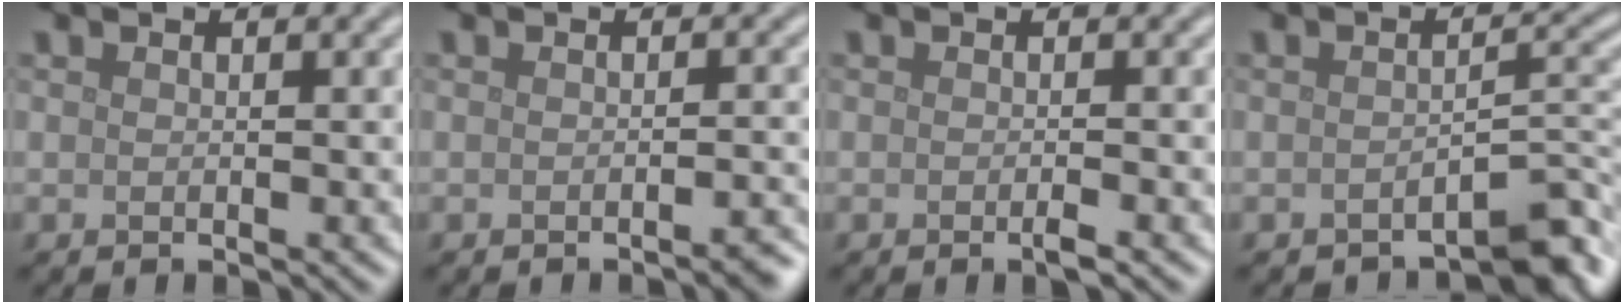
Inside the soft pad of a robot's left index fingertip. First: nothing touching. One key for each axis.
{"total": 1.6, "fx": -1.0, "fy": 0.4, "fz": 1.1, "tx": -0.008, "ty": 0.001, "tz": -0.016}
{"total": 1.1, "fx": -0.5, "fy": 0.1, "fz": 0.9, "tx": -0.014, "ty": -0.002, "tz": -0.010}
{"total": 3.8, "fx": -2.9, "fy": 0.9, "fz": 2.2, "tx": -0.021, "ty": 0.009, "tz": -0.042}